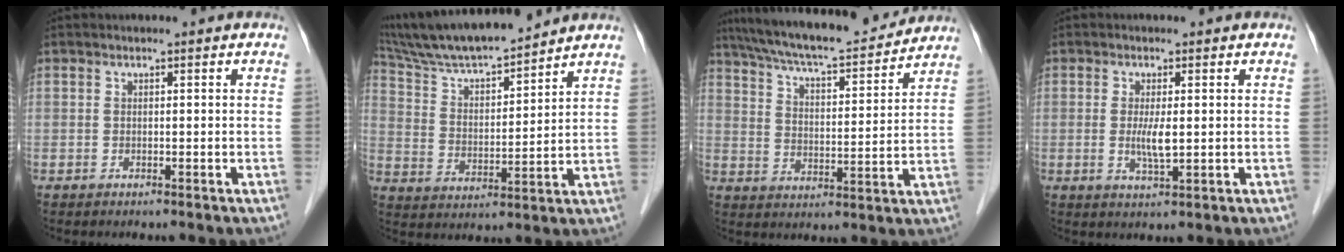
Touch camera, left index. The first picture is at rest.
{"total": 15.4, "force": [13.9, 1.3, 6.4], "torque": [-0.121, 0.014, 0.248]}
{"total": 18.0, "force": [16.3, 2.3, 7.3], "torque": [-0.127, 0.017, 0.248]}
{"total": 3.3, "force": [0.1, 0.5, 3.3], "torque": [-0.067, -0.007, 0.004]}